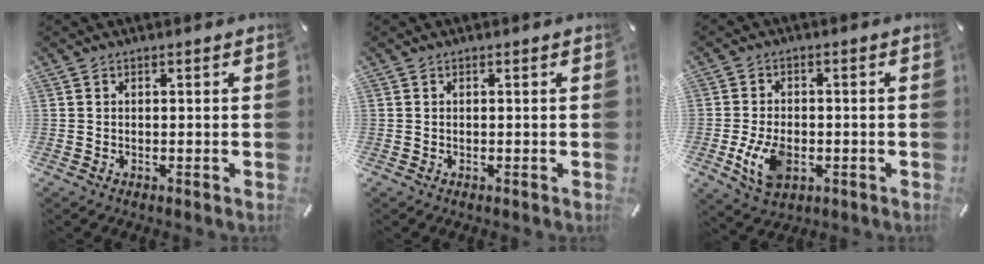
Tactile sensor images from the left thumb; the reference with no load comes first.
{"total": 0.0}
{"total": 8.1, "force": [-2.2, 5.4, 5.7], "torque": [-0.121, 0.002, -0.041]}